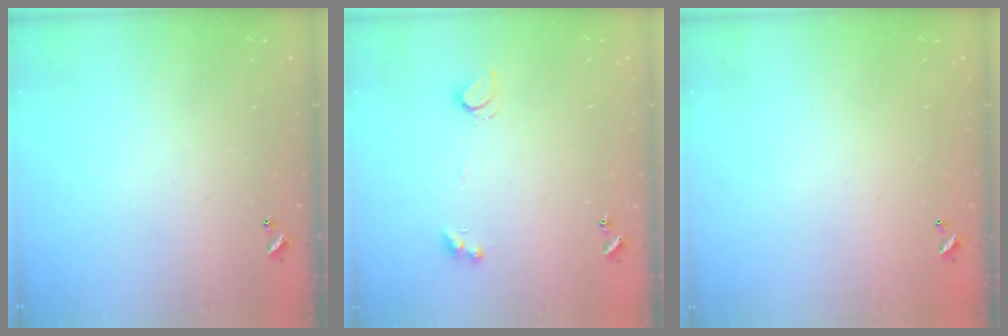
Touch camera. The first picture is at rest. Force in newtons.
{"total": 1.4, "press": 1.2, "slide": 0.6}
{"total": 2.8, "press": 2.8, "slide": 0.1}